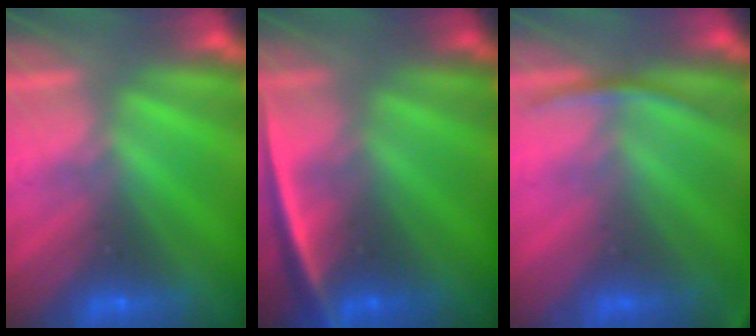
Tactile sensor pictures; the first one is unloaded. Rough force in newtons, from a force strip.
{"total": 2.3}
{"total": 2.9}